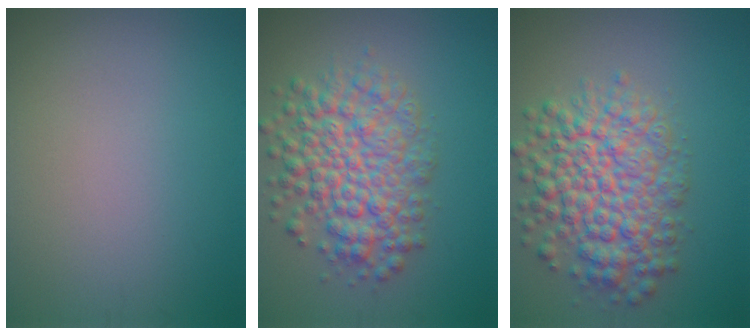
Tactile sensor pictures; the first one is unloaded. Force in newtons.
{"total": 6.8, "press": 6.8, "slide": 0.3}
{"total": 7.5, "press": 7.5, "slide": 0.3}